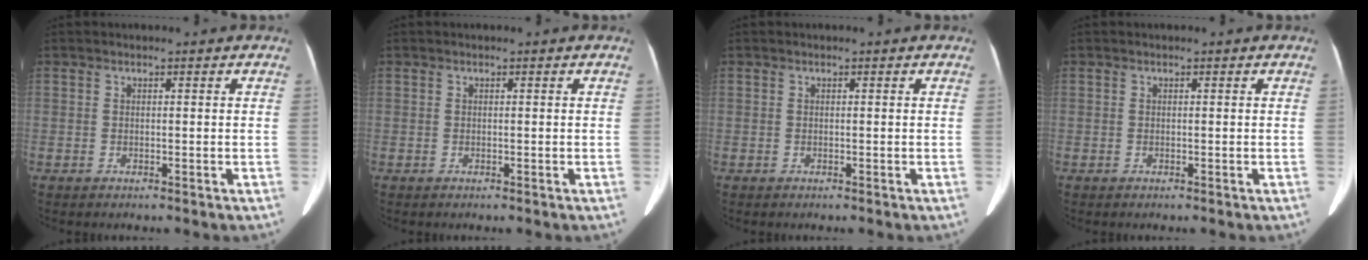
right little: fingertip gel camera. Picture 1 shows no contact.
{"total": 0.0}
{"total": 0.0}
{"total": 0.0}